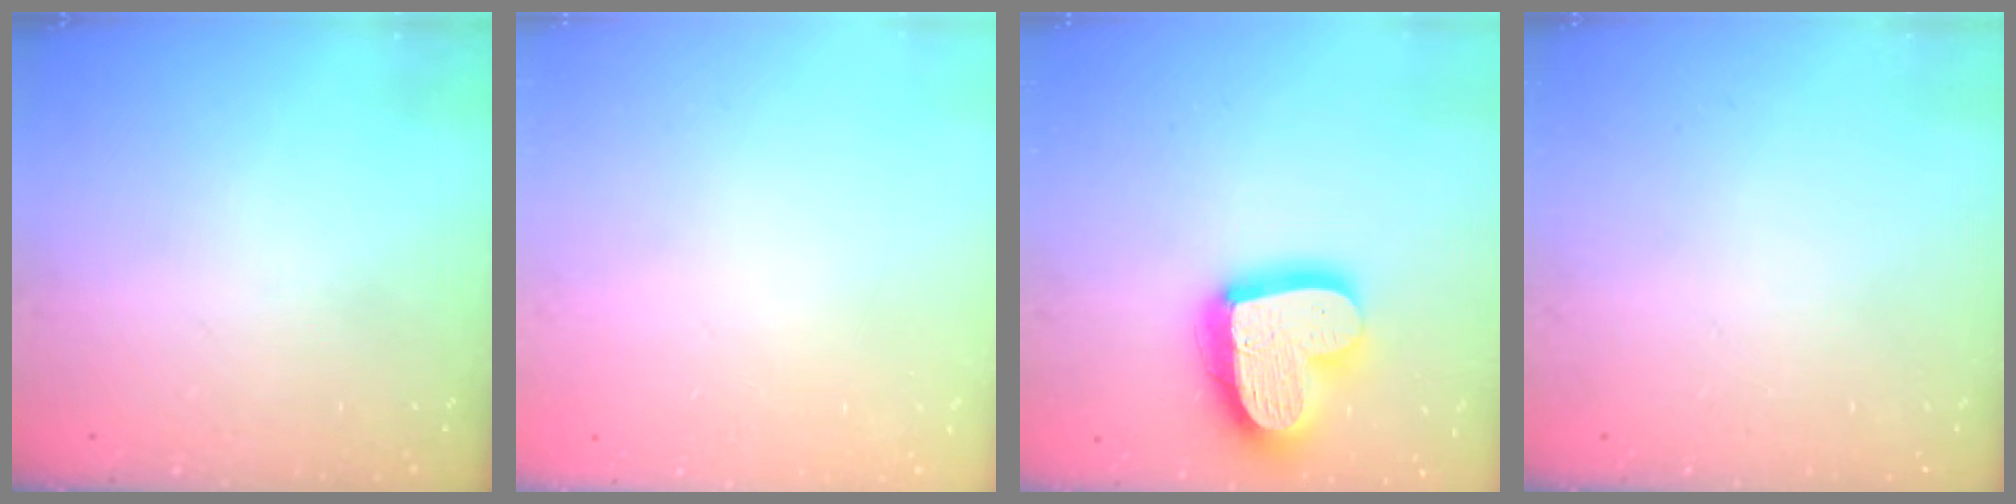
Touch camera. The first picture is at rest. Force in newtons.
{"total": 0.0}
{"total": 20.8, "press": 20.7, "slide": 1.9}
{"total": 0.0}